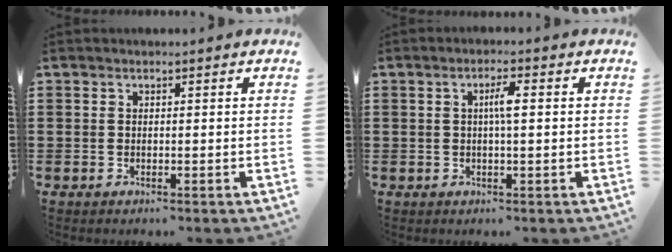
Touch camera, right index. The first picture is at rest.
{"total": 2.6, "force": [0.2, 0.4, 2.6], "torque": [-0.050, 0.002, 0.000]}